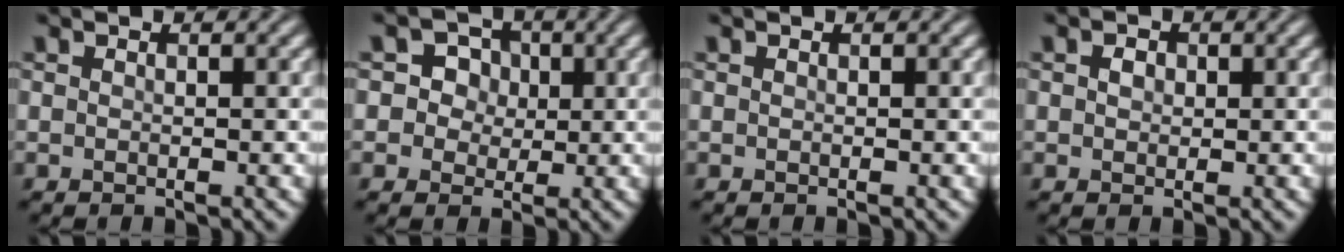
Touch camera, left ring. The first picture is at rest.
{"total": 3.9, "force": [1.2, 3.5, 1.3], "torque": [-0.012, 0.005, 0.011]}
{"total": 0.0}
{"total": 1.1, "force": [0.3, 0.9, 0.5], "torque": [-0.011, 0.001, 0.001]}